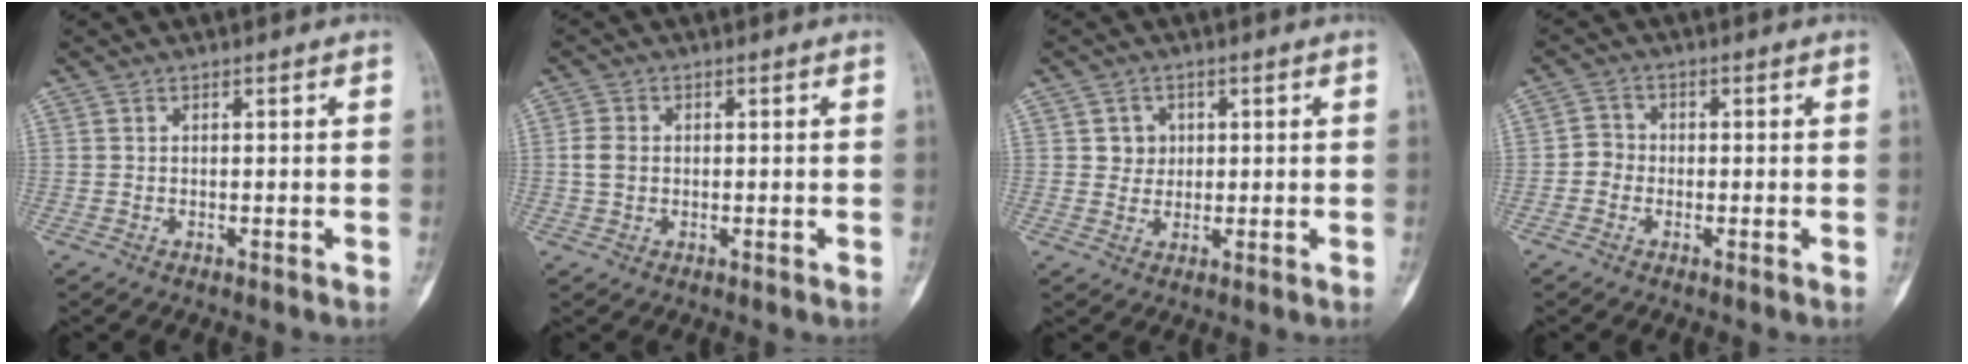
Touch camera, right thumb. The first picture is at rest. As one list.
[{"total": 3.0, "force": [0.1, 2.4, 1.8], "torque": [-0.033, 0.005, 0.000]}, {"total": 3.2, "force": [0.8, 3.0, 0.8], "torque": [0.008, 0.001, 0.010]}, {"total": 2.7, "force": [-0.9, 2.5, 0.8], "torque": [0.007, 0.010, -0.025]}]